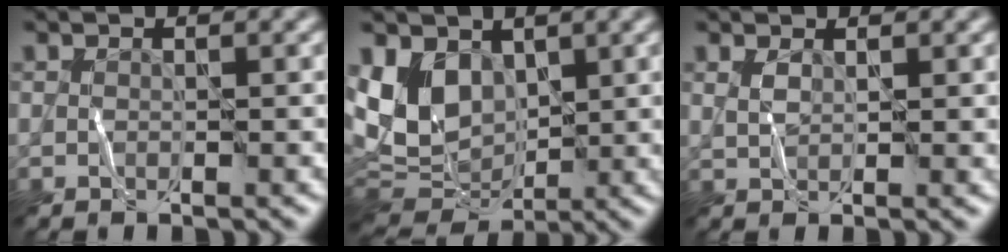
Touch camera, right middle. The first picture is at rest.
{"total": 6.2, "force": [2.2, 4.3, 4.0], "torque": [-0.099, -0.007, 0.045]}
{"total": 0.7, "force": [0.5, 0.0, 0.5], "torque": [-0.019, 0.004, 0.018]}